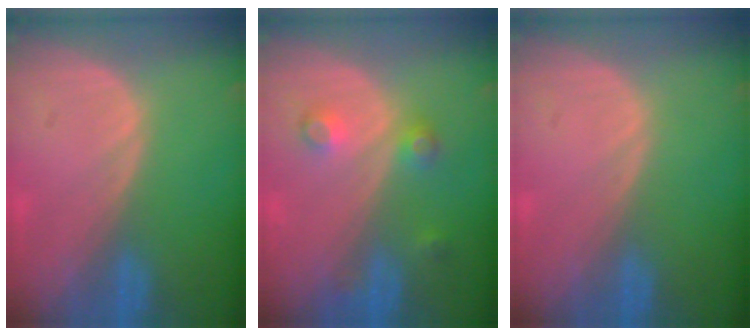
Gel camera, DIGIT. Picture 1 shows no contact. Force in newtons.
{"total": 3.8, "press": 3.4, "slide": 1.7}
{"total": 0.0}